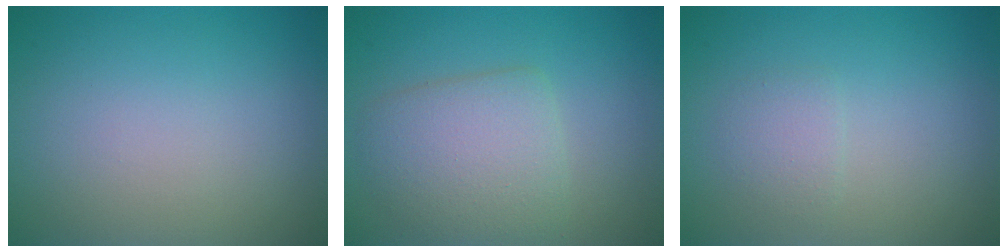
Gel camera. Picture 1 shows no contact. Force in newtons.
{"total": 4.3, "press": 4.3, "slide": 0.4}
{"total": 1.3, "press": 1.3, "slide": 0.1}